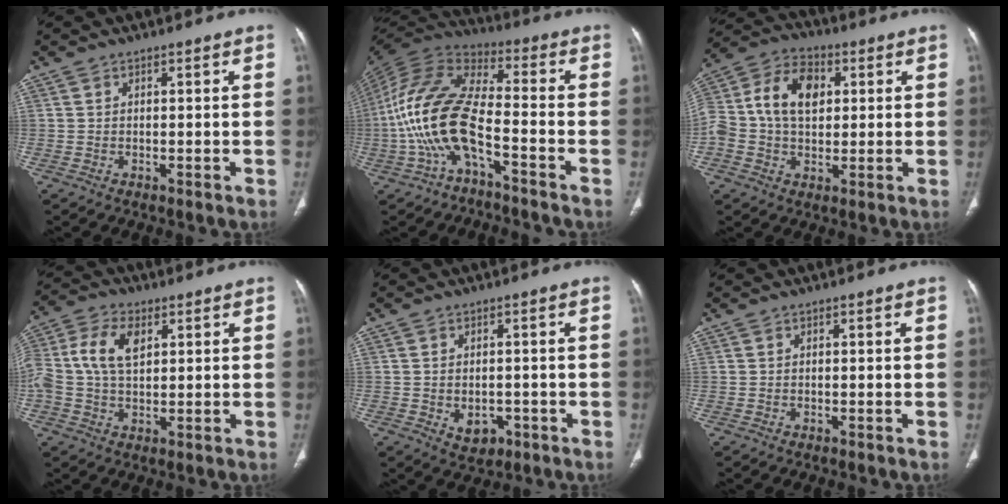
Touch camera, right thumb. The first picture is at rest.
{"total": 15.3, "force": [-5.3, 6.2, 13.0], "torque": [-0.274, 0.066, -0.106]}
{"total": 13.9, "force": [2.0, 9.8, 9.7], "torque": [-0.172, 0.022, 0.028]}
{"total": 11.4, "force": [2.6, 7.1, 8.4], "torque": [-0.189, 0.011, 0.047]}
{"total": 4.1, "force": [-1.2, 3.0, 2.5], "torque": [-0.022, 0.006, -0.006]}
{"total": 0.0}